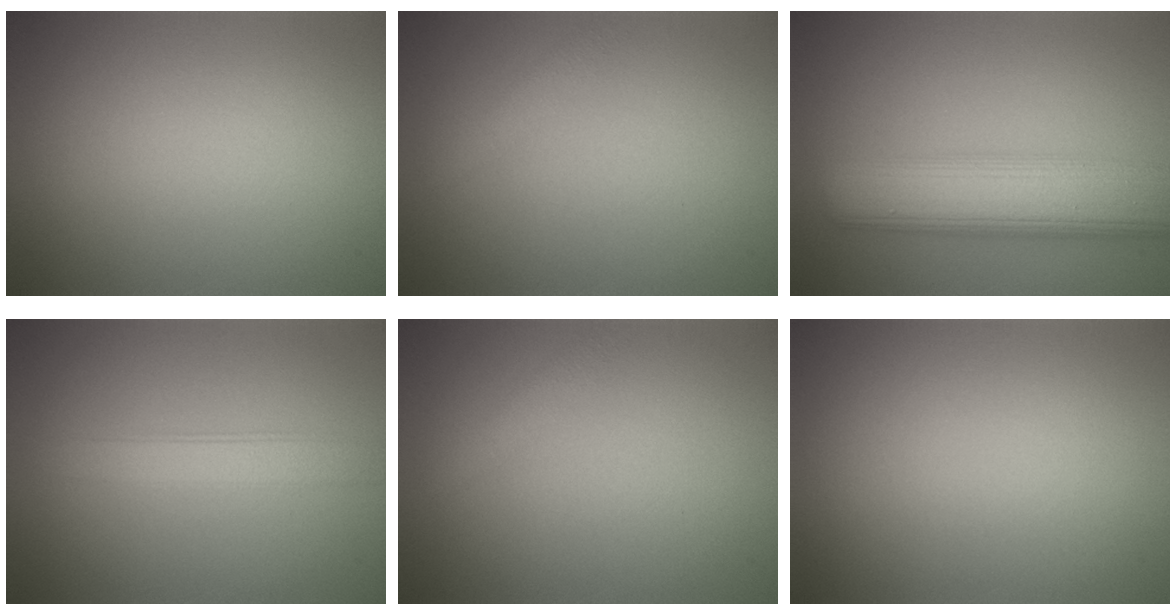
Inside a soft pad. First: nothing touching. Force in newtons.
{"total": 1.3, "press": 1.3, "slide": 0.1}
{"total": 8.6, "press": 8.6, "slide": 0.3}
{"total": 2.5, "press": 2.5, "slide": 0.1}
{"total": 1.3, "press": 1.3, "slide": 0.1}
{"total": 0.0}